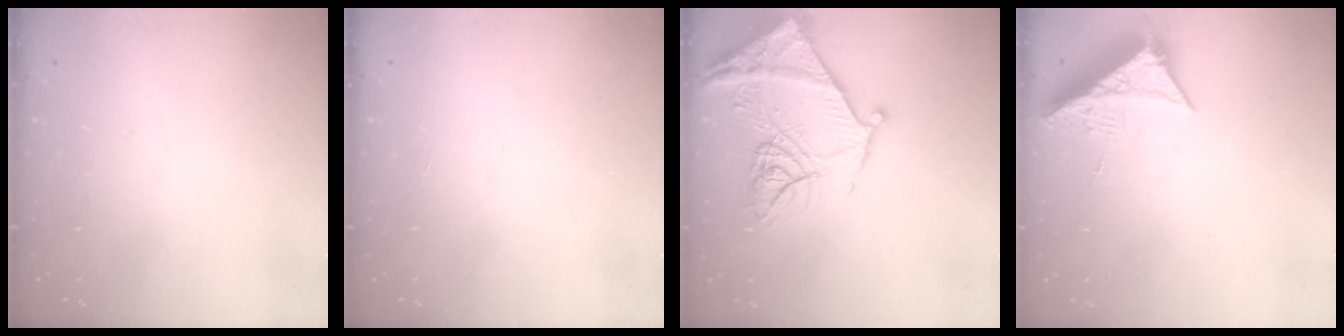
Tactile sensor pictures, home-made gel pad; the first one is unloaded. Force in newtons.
{"total": 1.5, "press": 1.5, "slide": 0.1}
{"total": 19.8, "press": 19.7, "slide": 2.1}
{"total": 8.4, "press": 8.4, "slide": 0.5}